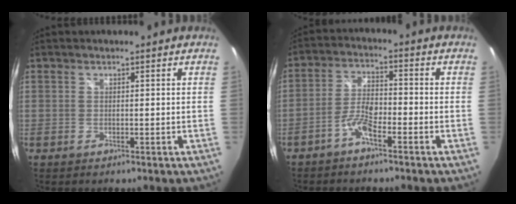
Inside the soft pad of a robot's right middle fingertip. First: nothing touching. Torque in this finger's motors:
{"motor_torque": [0.06, -0.10, 0.24, 0.03]}